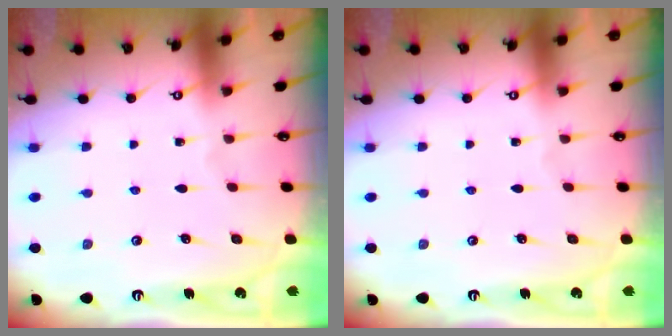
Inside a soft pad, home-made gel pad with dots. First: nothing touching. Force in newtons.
{"total": 0.0}